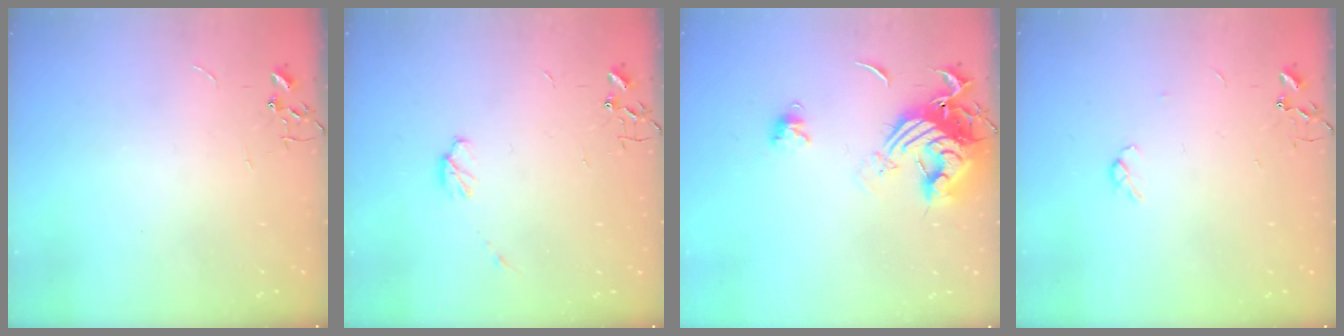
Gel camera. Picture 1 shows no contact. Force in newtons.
{"total": 4.9, "press": 4.8, "slide": 1.0}
{"total": 15.0, "press": 14.9, "slide": 1.6}
{"total": 4.3, "press": 4.3, "slide": 0.7}